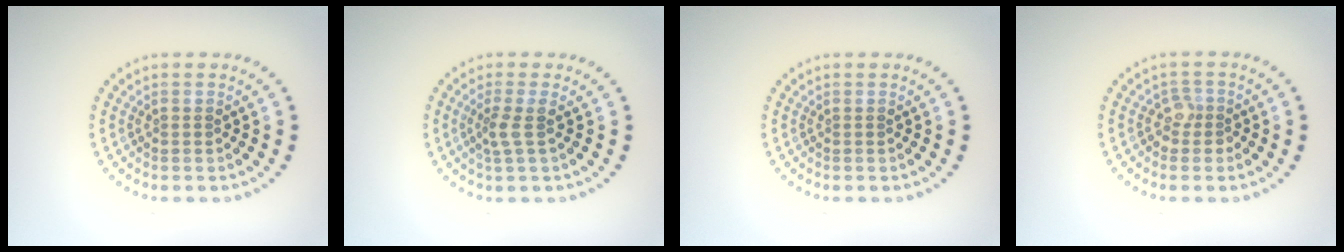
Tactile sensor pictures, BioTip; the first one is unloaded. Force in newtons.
{"total": 1.8, "press": 1.4, "slide": 1.2}
{"total": 0.0}
{"total": 1.6, "press": 1.3, "slide": 0.9}